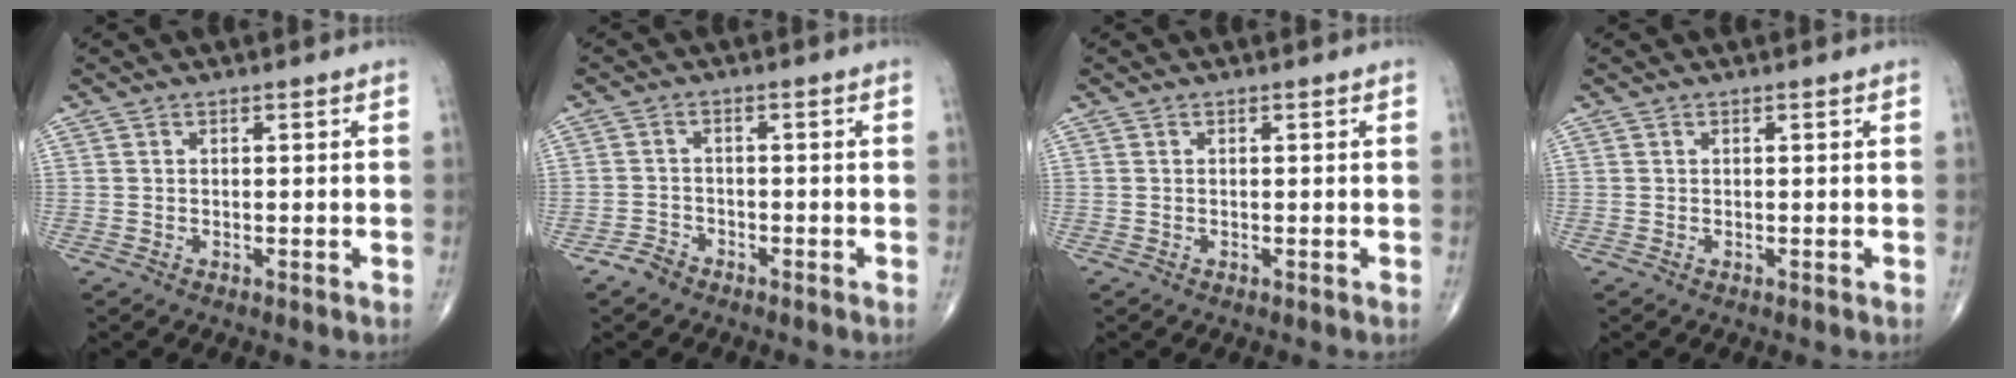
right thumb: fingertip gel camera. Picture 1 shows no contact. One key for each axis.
{"total": 2.6, "fx": -2.2, "fy": 1.4, "fz": 0.4, "tx": -0.009, "ty": 0.009, "tz": -0.041}
{"total": 0.0}
{"total": 0.0}